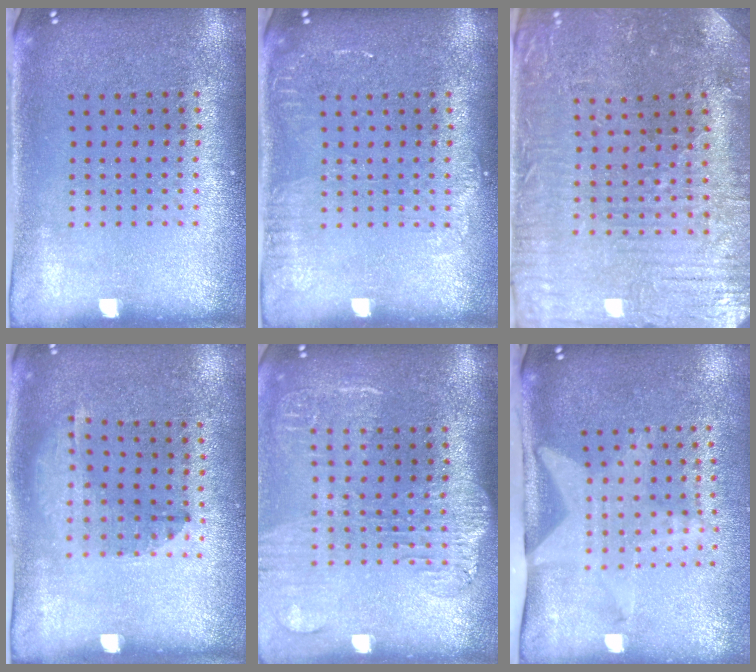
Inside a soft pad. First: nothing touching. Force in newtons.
{"total": 1.3, "press": 1.2, "slide": 0.2}
{"total": 2.0, "press": 1.9, "slide": 0.4}
{"total": 1.3, "press": 0.9, "slide": 0.9}
{"total": 1.8, "press": 1.5, "slide": 0.9}
{"total": 2.0, "press": 1.5, "slide": 1.4}